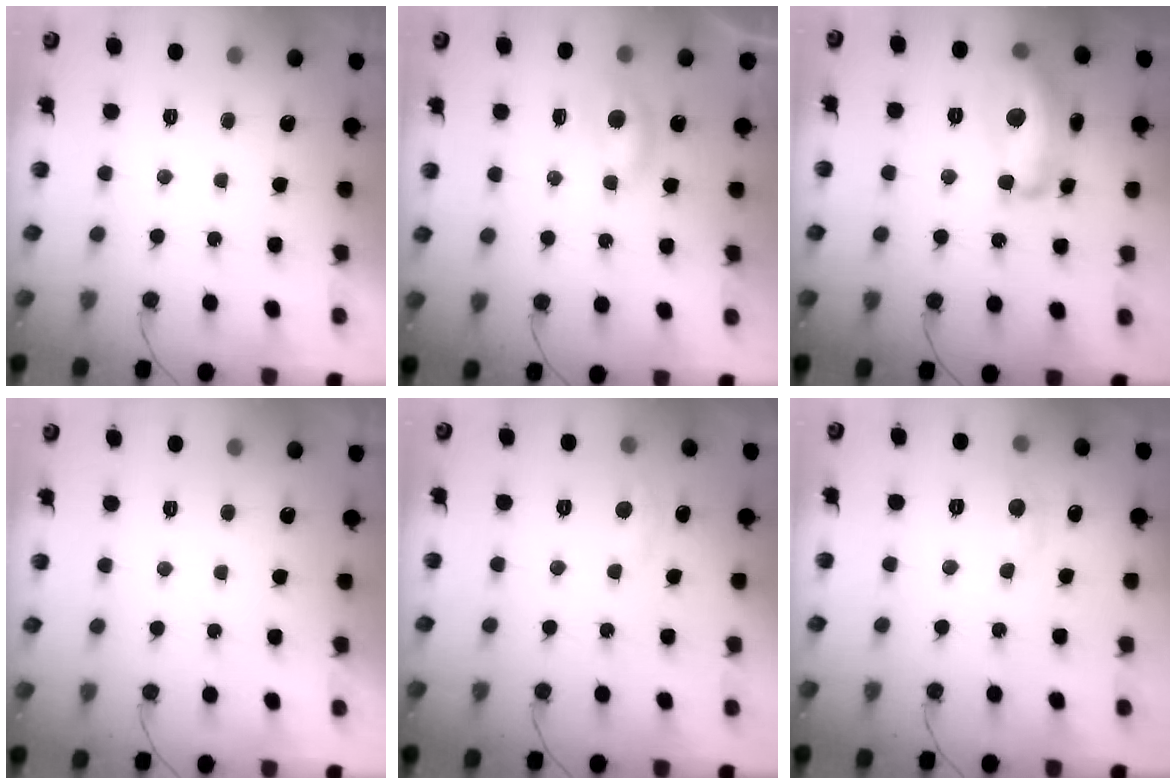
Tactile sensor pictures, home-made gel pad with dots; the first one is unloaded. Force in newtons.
{"total": 4.7, "press": 4.6, "slide": 0.6}
{"total": 15.3, "press": 15.3, "slide": 0.8}
{"total": 0.0}
{"total": 2.9, "press": 2.9, "slide": 0.4}
{"total": 2.8, "press": 2.8, "slide": 0.4}